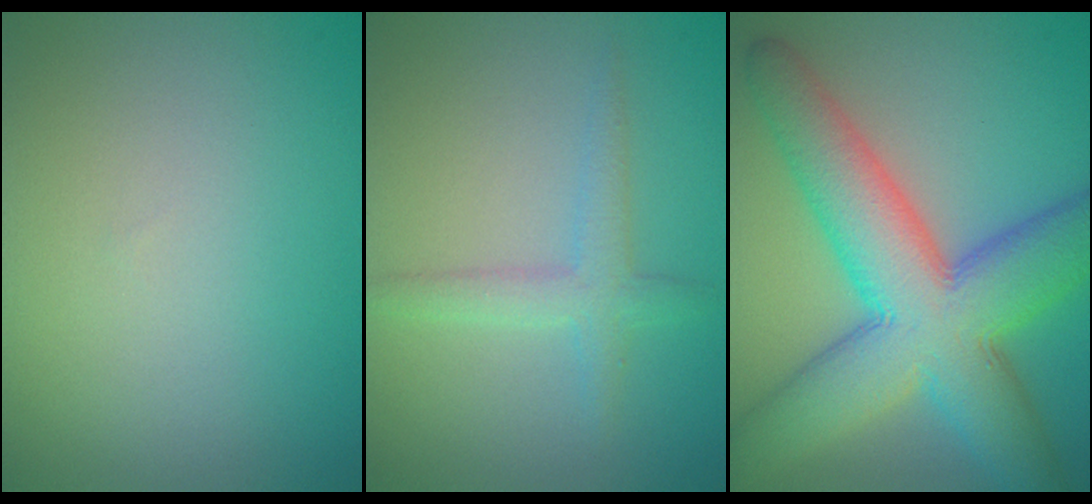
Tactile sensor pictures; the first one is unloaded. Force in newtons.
{"total": 2.2, "press": 2.2, "slide": 0.0}
{"total": 11.3, "press": 11.3, "slide": 0.5}